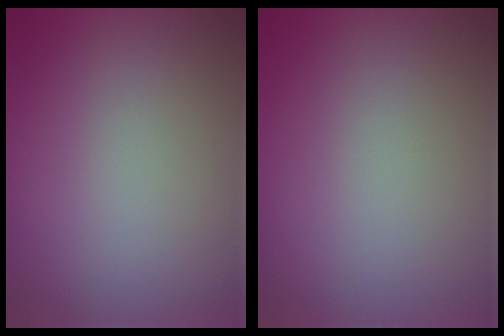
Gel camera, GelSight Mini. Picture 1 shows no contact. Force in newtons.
{"total": 0.0}